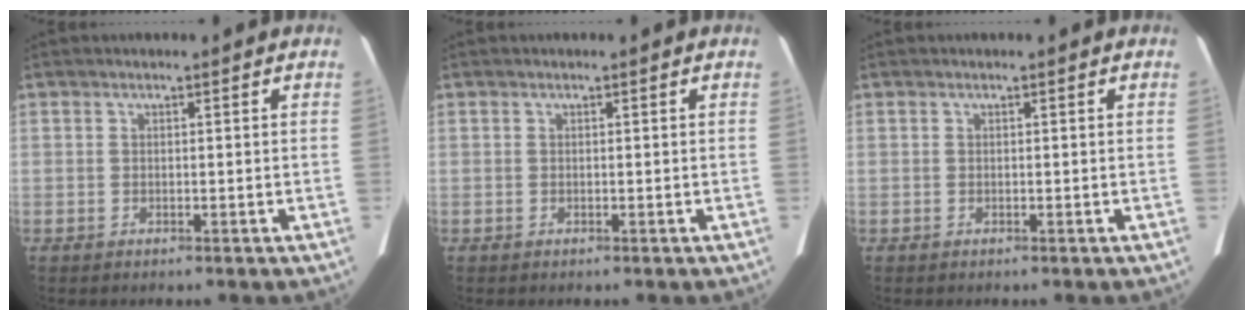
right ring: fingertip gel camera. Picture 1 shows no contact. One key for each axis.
{"total": 0.0}
{"total": 0.0}